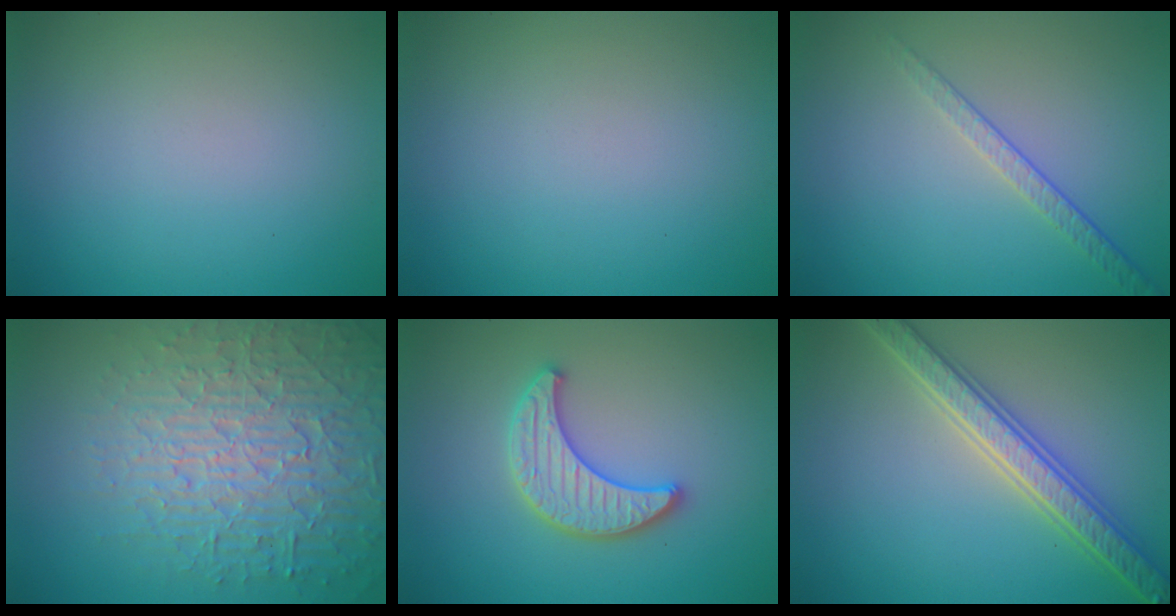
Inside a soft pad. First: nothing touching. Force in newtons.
{"total": 0.0}
{"total": 1.9, "press": 1.4, "slide": 1.3}
{"total": 6.8, "press": 6.6, "slide": 1.7}
{"total": 3.6, "press": 3.5, "slide": 0.7}
{"total": 5.2, "press": 5.1, "slide": 1.1}